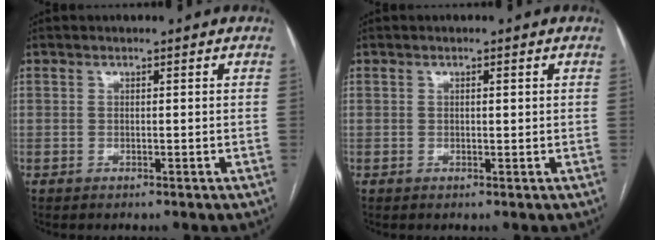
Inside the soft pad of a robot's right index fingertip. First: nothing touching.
{"total": 0.7, "force": [0.2, 0.2, 0.6], "torque": [-0.013, 0.001, 0.005]}